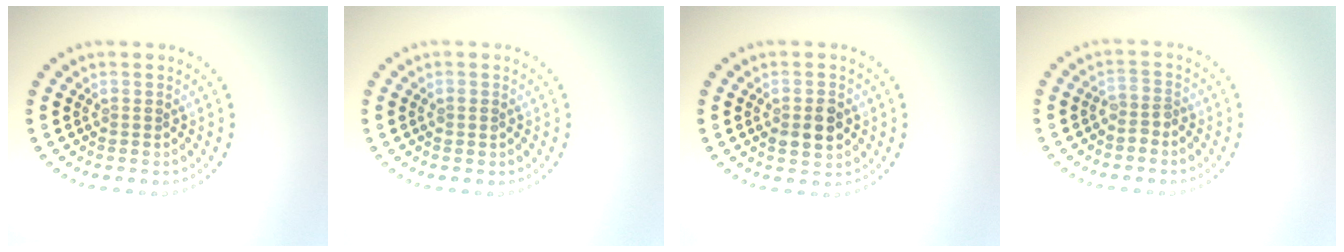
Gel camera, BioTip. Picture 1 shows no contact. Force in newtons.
{"total": 0.5, "press": 0.5, "slide": 0.1}
{"total": 2.9, "press": 2.9, "slide": 0.2}
{"total": 1.3, "press": 1.0, "slide": 0.8}